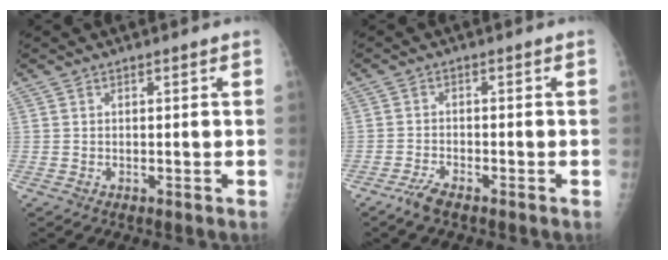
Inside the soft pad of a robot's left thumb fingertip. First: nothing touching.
{"total": 2.9, "force": [-2.3, 0.8, 1.6], "torque": [-0.041, 0.005, -0.046]}